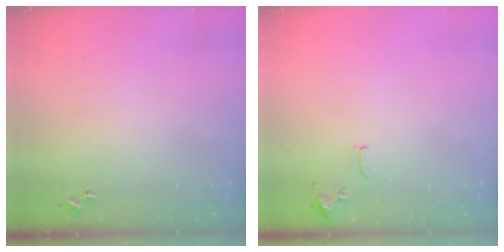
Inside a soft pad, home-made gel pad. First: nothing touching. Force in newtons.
{"total": 8.1, "press": 8.1, "slide": 0.7}